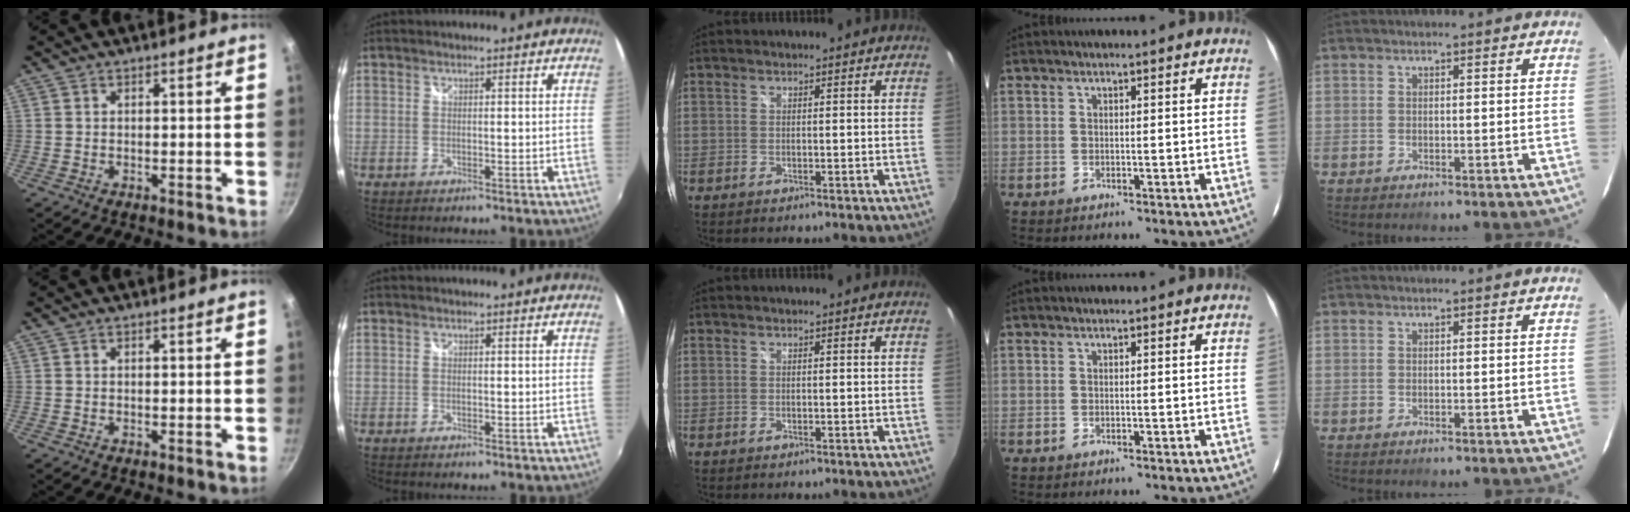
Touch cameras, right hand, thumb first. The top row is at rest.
{}